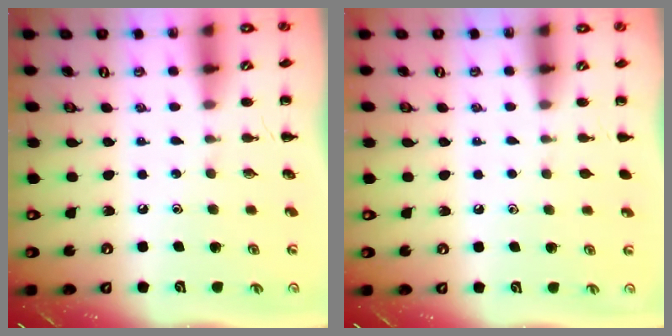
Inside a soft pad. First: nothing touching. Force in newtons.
{"total": 1.1, "press": 1.1, "slide": 0.2}